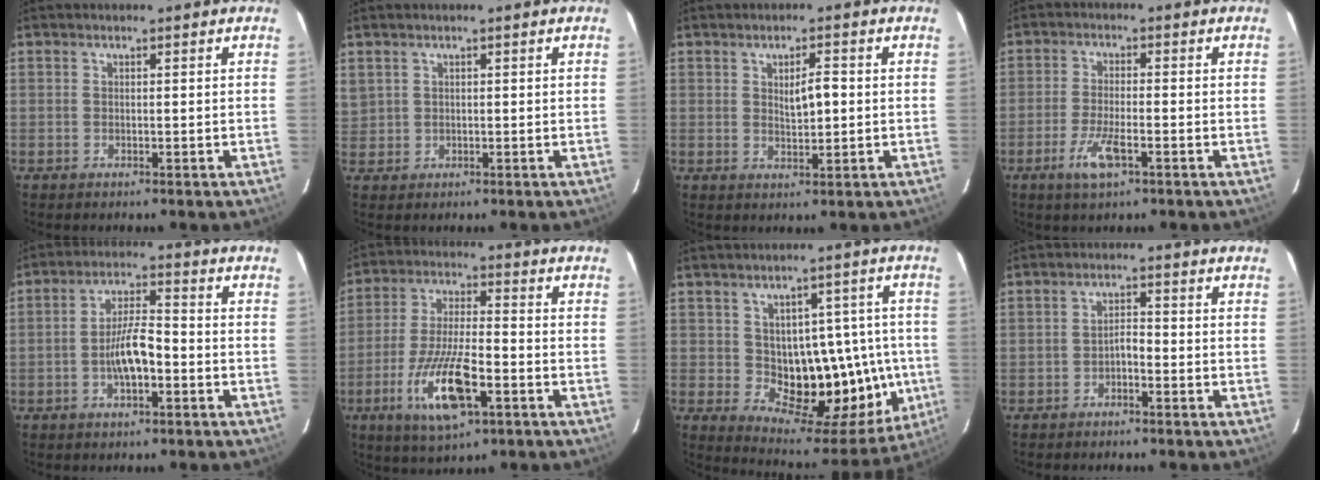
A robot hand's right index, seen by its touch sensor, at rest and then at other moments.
{"total": 2.7, "force": [1.3, 2.3, 0.6], "torque": [-0.016, 0.009, 0.032]}
{"total": 3.5, "force": [0.5, 1.0, 3.3], "torque": [-0.054, -0.001, 0.010]}
{"total": 5.2, "force": [-2.6, 1.1, 4.4], "torque": [-0.091, -0.005, -0.045]}
{"total": 6.7, "force": [-1.9, 1.9, 6.2], "torque": [-0.123, 0.014, -0.035]}
{"total": 12.8, "force": [-5.2, 3.2, 11.3], "torque": [-0.224, -0.013, -0.089]}
{"total": 16.3, "force": [-1.1, 8.9, 13.5], "torque": [-0.156, 0.024, 0.013]}
{"total": 2.0, "force": [-1.1, 0.7, 1.6], "torque": [-0.022, 0.006, -0.020]}